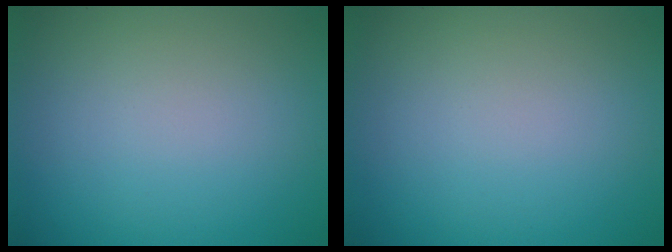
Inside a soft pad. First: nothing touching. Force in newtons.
{"total": 0.0}